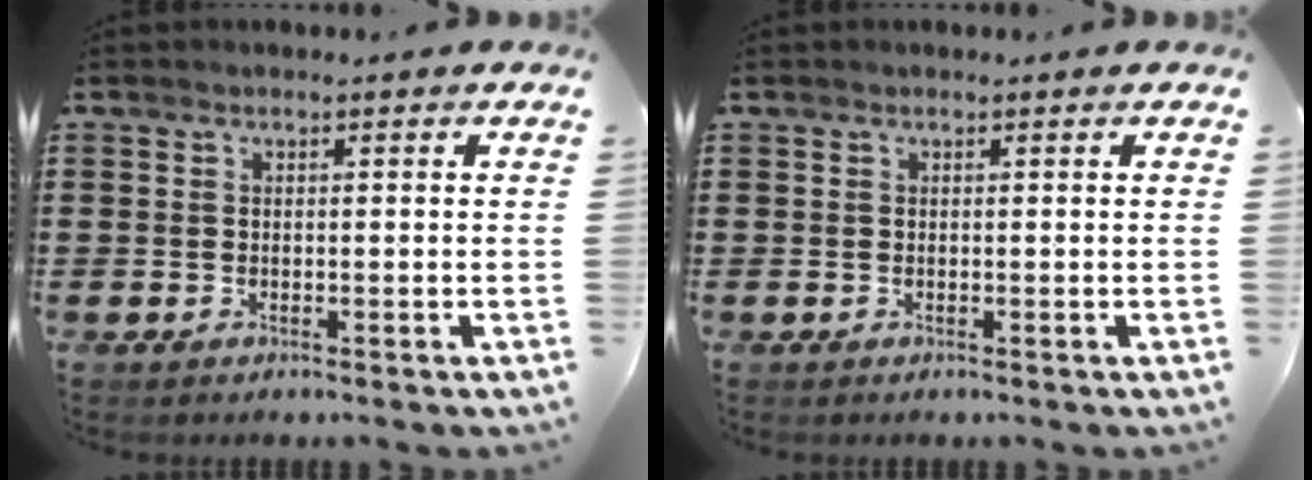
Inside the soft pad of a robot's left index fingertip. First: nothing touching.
{"total": 0.0}